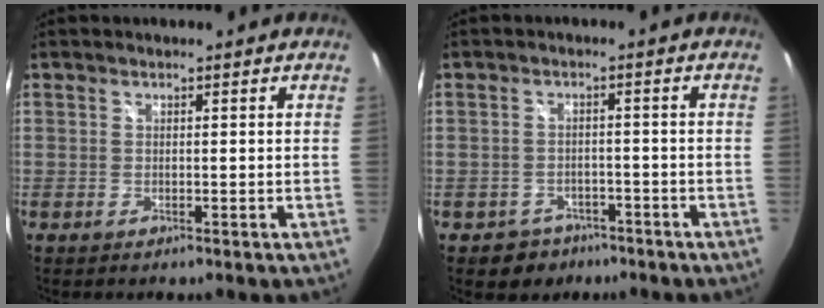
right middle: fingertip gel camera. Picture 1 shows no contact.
{"total": 5.4, "force": [-3.5, 4.0, 0.7], "torque": [-0.027, 0.008, -0.046]}